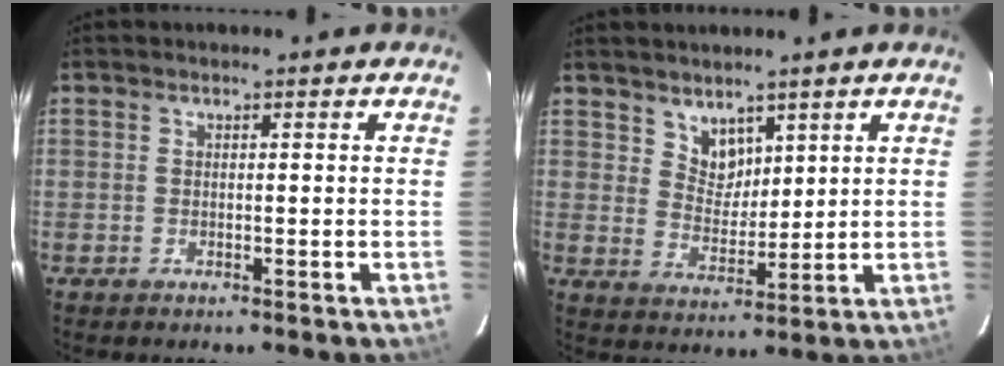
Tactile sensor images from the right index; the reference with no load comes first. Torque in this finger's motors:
{"motor_torque": [0.00, 0.17, 0.11, 0.00]}